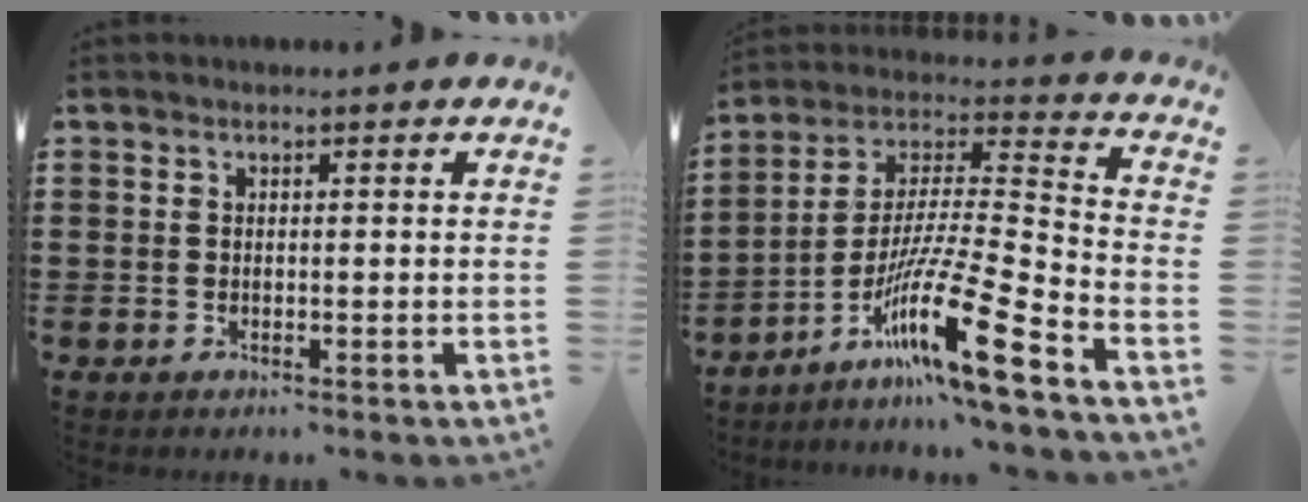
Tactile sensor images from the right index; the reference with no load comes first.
{"total": 15.0, "force": [-9.3, 1.1, 11.7], "torque": [-0.220, 0.001, -0.173]}